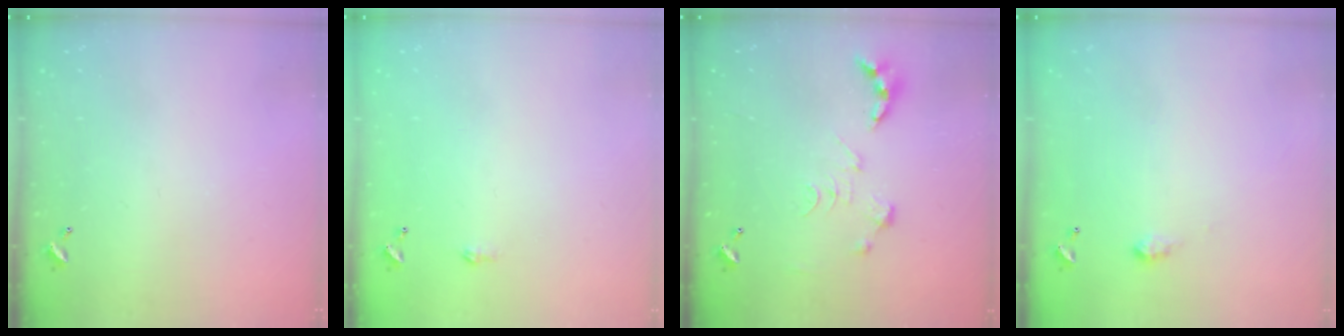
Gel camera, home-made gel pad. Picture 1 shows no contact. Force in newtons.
{"total": 1.8, "press": 1.8, "slide": 0.3}
{"total": 0.0}
{"total": 2.0, "press": 2.0, "slide": 0.3}